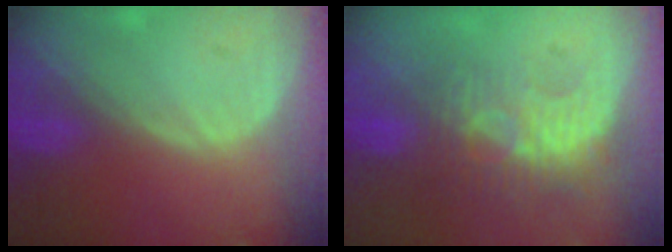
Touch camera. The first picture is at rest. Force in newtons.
{"total": 8.7, "press": 8.1, "slide": 3.2}